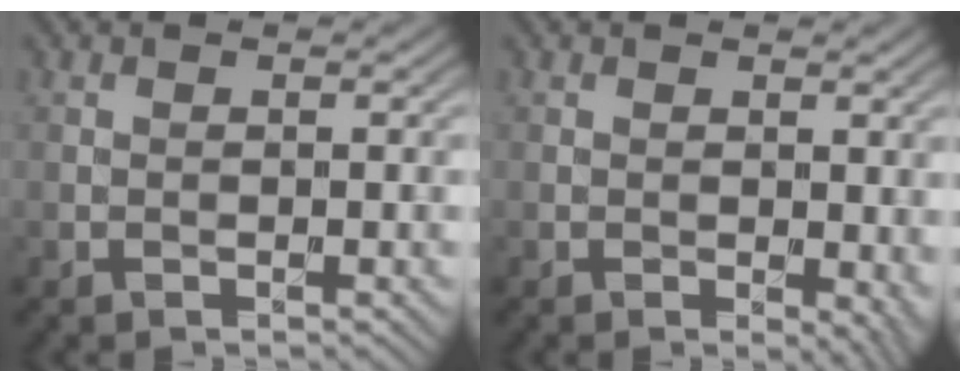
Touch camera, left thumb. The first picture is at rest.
{"total": 2.8, "force": [-0.2, 1.5, 2.4], "torque": [-0.024, -0.007, -0.001]}